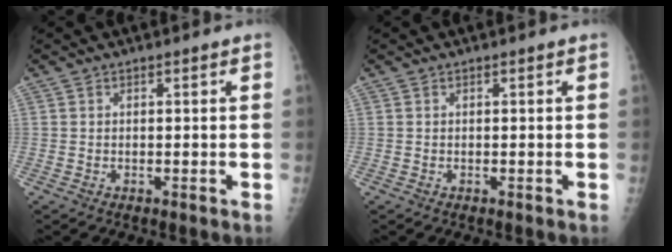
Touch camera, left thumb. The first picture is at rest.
{"total": 0.0}